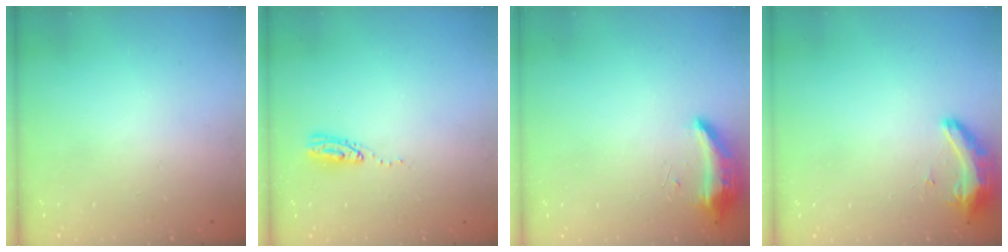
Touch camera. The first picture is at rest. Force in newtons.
{"total": 5.0, "press": 5.0, "slide": 0.5}
{"total": 14.4, "press": 9.5, "slide": 10.8}
{"total": 16.2, "press": 11.0, "slide": 11.9}